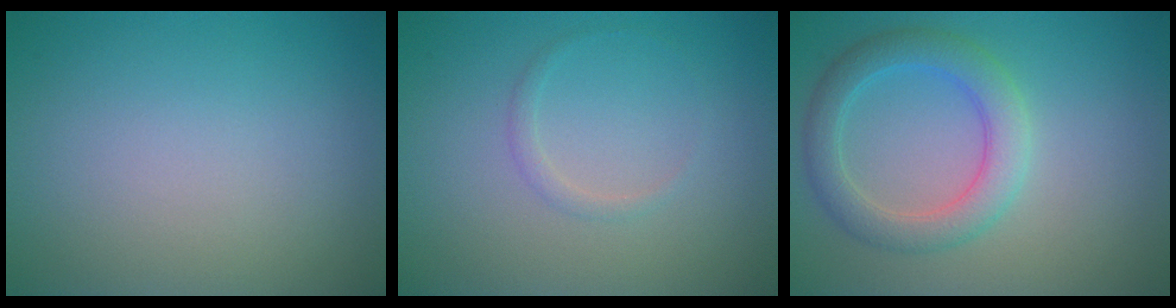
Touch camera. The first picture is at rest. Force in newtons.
{"total": 1.0, "press": 1.0, "slide": 0.1}
{"total": 4.0, "press": 4.0, "slide": 0.2}